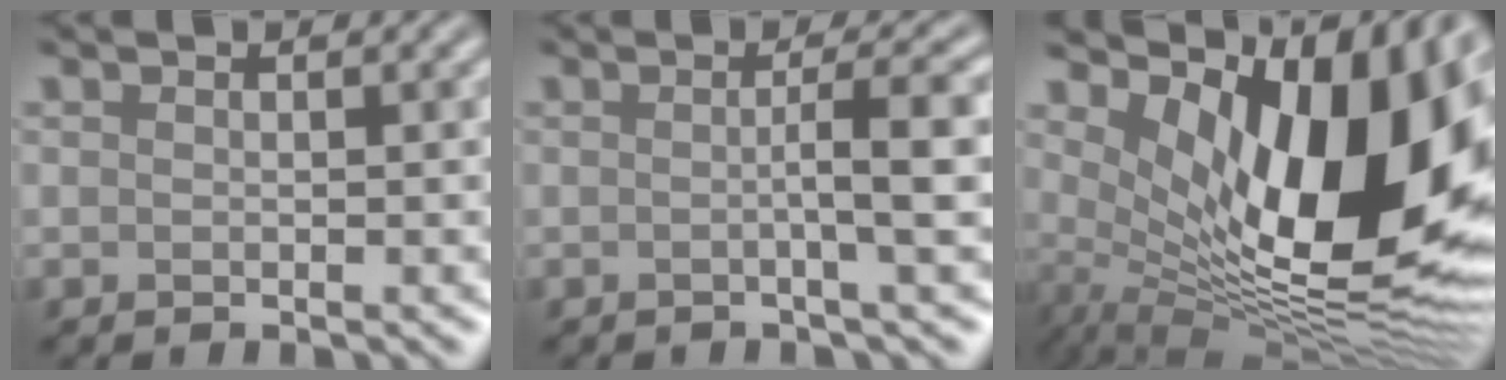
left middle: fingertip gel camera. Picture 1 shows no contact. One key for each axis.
{"total": 3.7, "fx": -0.1, "fy": 0.5, "fz": 3.6, "tx": -0.048, "ty": 0.001, "tz": -0.010}
{"total": 14.9, "fx": 3.5, "fy": 6.6, "fz": 12.9, "tx": -0.188, "ty": -0.021, "tz": 0.065}